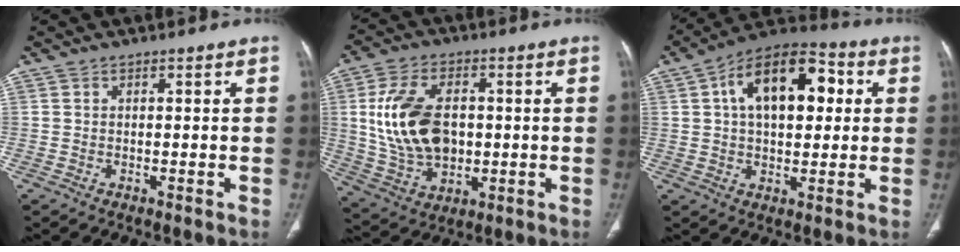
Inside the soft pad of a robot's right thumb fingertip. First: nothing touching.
{"total": 15.8, "force": [1.1, 10.4, 11.9], "torque": [-0.206, 0.000, 0.030]}
{"total": 17.2, "force": [4.0, 9.7, 13.6], "torque": [-0.177, 0.020, 0.055]}